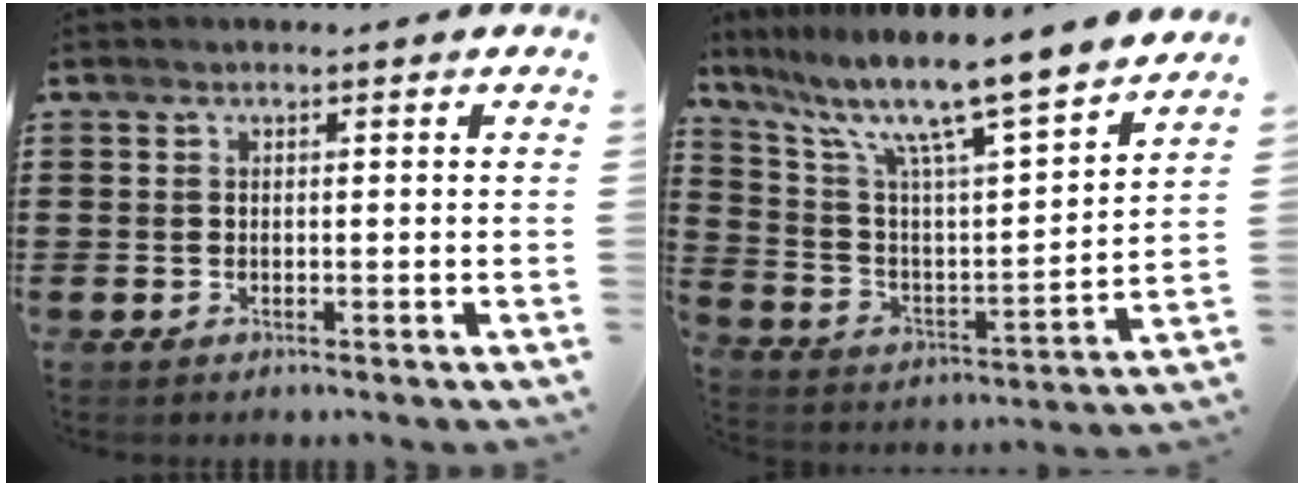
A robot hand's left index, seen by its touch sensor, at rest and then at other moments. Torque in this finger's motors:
{"motor_torque": [2.14, 0.00, 0.87, 0.21]}